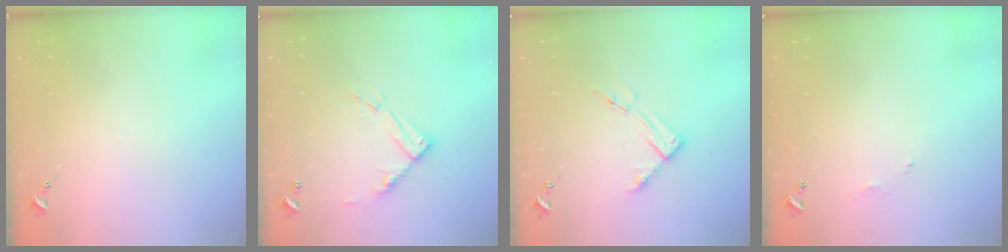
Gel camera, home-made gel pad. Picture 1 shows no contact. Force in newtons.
{"total": 12.2, "press": 12.1, "slide": 0.9}
{"total": 8.6, "press": 8.5, "slide": 0.9}
{"total": 3.6, "press": 3.6, "slide": 0.1}